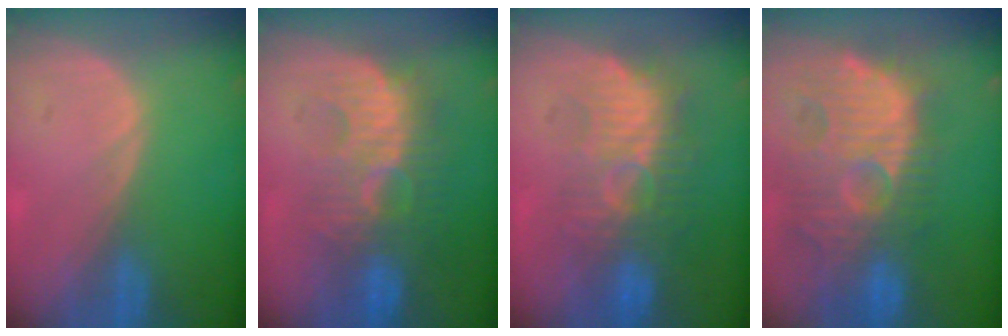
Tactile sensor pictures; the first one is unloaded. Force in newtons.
{"total": 9.1, "press": 8.9, "slide": 1.7}
{"total": 9.3, "press": 8.9, "slide": 2.6}
{"total": 13.5, "press": 12.4, "slide": 5.3}